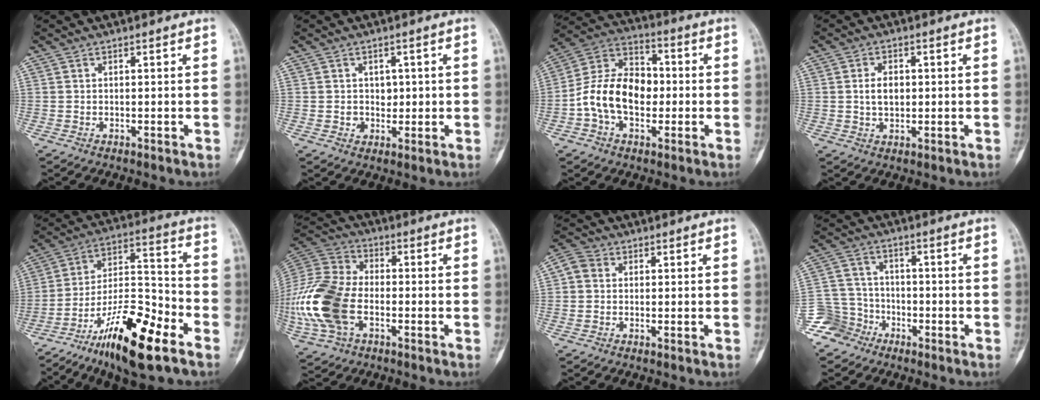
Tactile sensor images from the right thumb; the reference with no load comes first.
{"total": 3.0, "force": [0.4, 2.7, 1.4], "torque": [0.011, 0.002, 0.008]}
{"total": 14.7, "force": [-1.9, 10.1, 10.5], "torque": [-0.174, 0.041, -0.042]}
{"total": 4.3, "force": [0.3, 2.9, 3.2], "torque": [-0.046, 0.002, 0.007]}
{"total": 19.6, "force": [-11.5, 5.3, 14.9], "torque": [-0.260, 0.072, -0.200]}
{"total": 21.9, "force": [-4.9, 14.1, 16.0], "torque": [-0.379, 0.014, -0.088]}
{"total": 3.3, "force": [0.4, 2.9, 1.4], "torque": [-0.017, 0.011, 0.003]}
{"total": 7.3, "force": [-4.8, 5.5, -0.2], "torque": [0.035, 0.044, -0.102]}